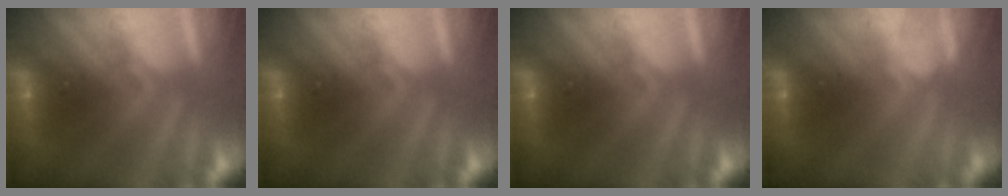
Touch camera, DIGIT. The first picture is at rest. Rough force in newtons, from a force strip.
{"total": 0.0}
{"total": 0.0}
{"total": 3.8}